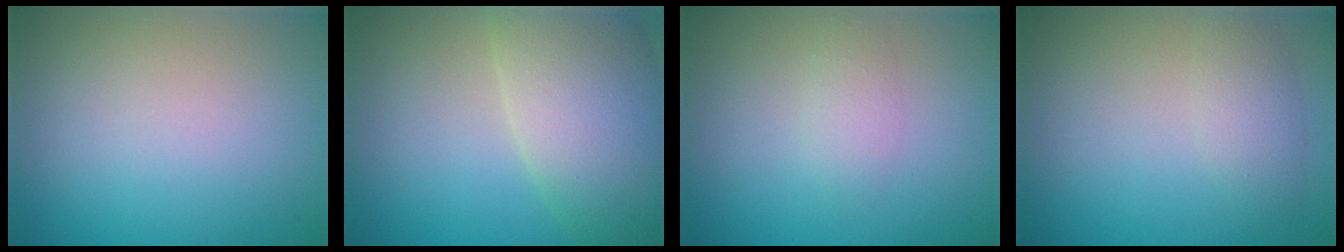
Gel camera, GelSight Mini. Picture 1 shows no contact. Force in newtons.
{"total": 9.6, "press": 9.5, "slide": 0.9}
{"total": 1.5, "press": 1.5, "slide": 0.0}
{"total": 2.1, "press": 2.1, "slide": 0.2}